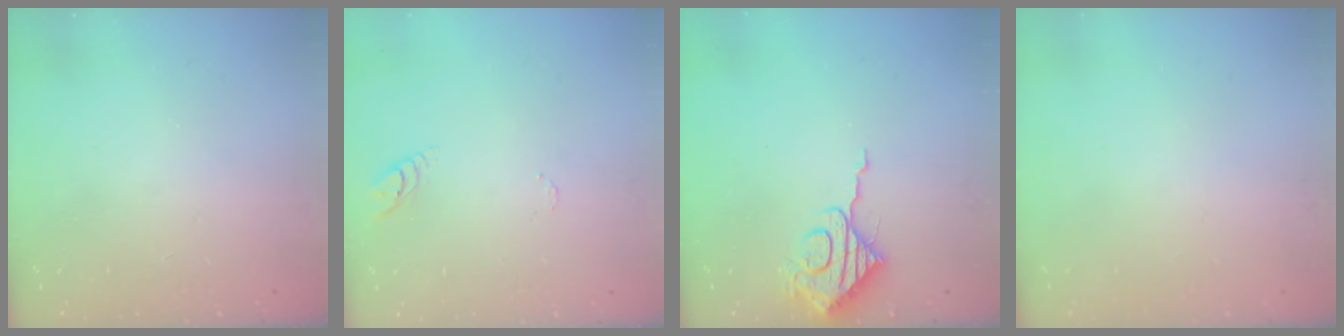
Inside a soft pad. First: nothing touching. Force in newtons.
{"total": 3.8, "press": 3.7, "slide": 0.4}
{"total": 9.2, "press": 9.2, "slide": 0.3}
{"total": 0.0}